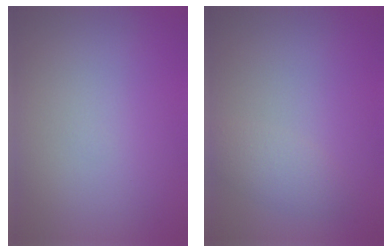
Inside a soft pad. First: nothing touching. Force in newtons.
{"total": 2.0, "press": 2.0, "slide": 0.0}